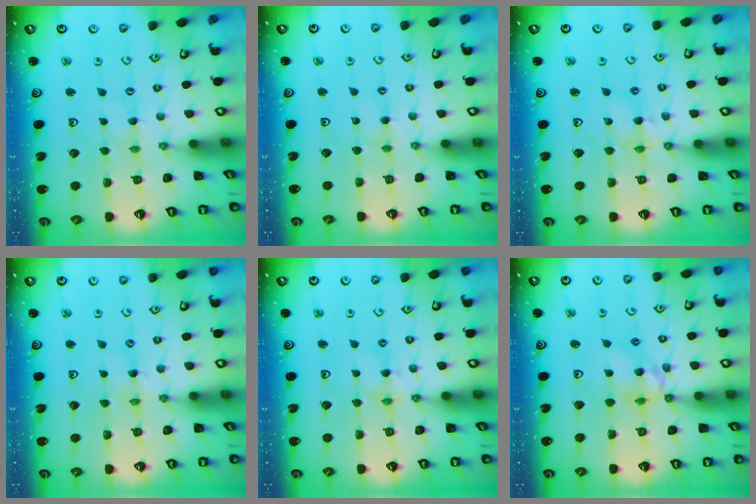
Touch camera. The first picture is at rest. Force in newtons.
{"total": 2.0, "press": 2.0, "slide": 0.4}
{"total": 4.5, "press": 4.5, "slide": 0.3}
{"total": 0.0}
{"total": 2.1, "press": 2.1, "slide": 0.3}
{"total": 11.3, "press": 11.3, "slide": 1.3}